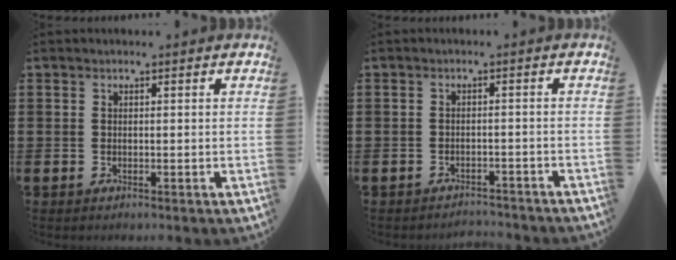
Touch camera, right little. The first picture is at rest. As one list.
[{"total": 1.6, "force": [-1.6, 0.0, -0.1], "torque": [-0.003, 0.004, -0.035]}]